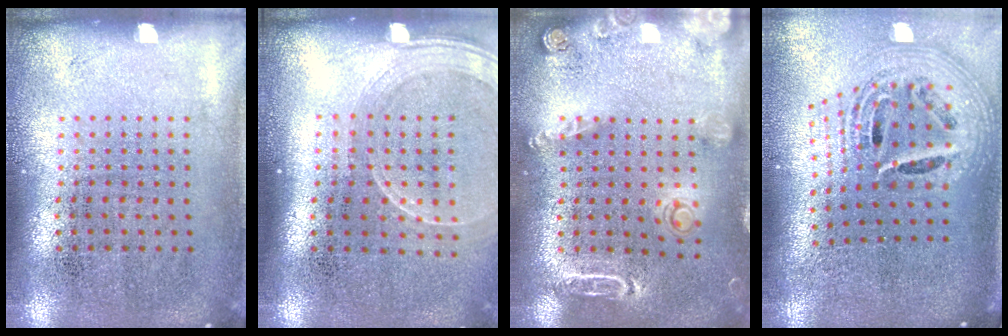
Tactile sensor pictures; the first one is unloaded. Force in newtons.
{"total": 1.7, "press": 1.5, "slide": 0.8}
{"total": 1.8, "press": 1.8, "slide": 0.4}
{"total": 2.7, "press": 1.9, "slide": 1.9}